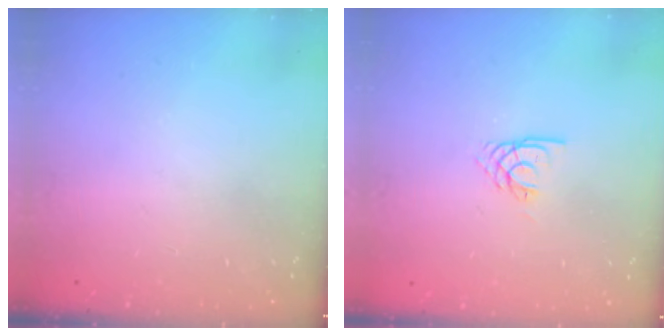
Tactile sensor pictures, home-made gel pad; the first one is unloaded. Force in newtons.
{"total": 2.1, "press": 2.1, "slide": 0.2}